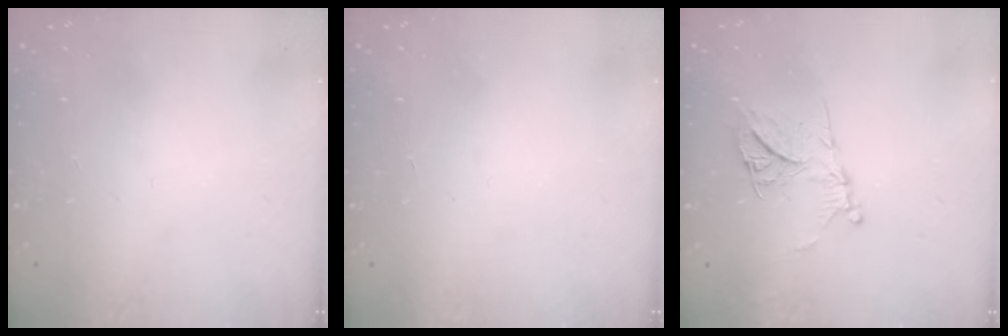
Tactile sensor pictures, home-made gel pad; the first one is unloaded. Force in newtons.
{"total": 1.7, "press": 1.7, "slide": 0.1}
{"total": 12.7, "press": 12.6, "slide": 1.4}